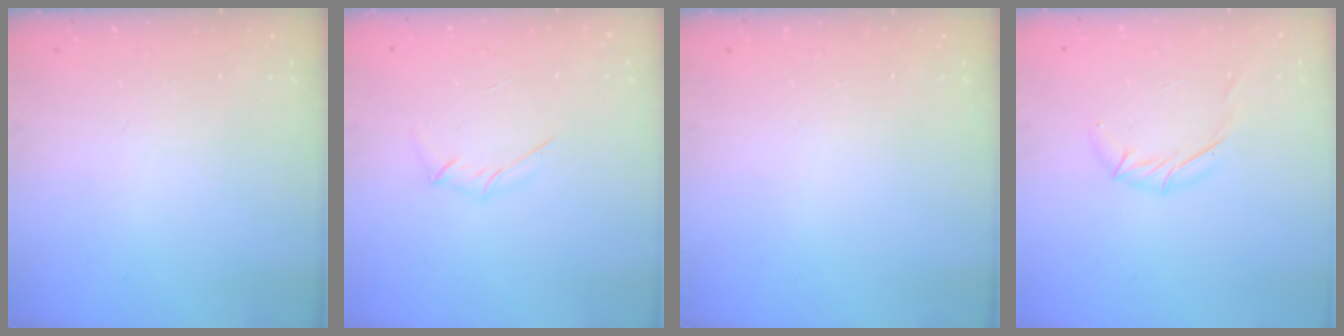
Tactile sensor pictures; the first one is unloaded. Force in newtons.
{"total": 3.1, "press": 3.0, "slide": 0.8}
{"total": 0.0}
{"total": 5.8, "press": 5.7, "slide": 1.3}